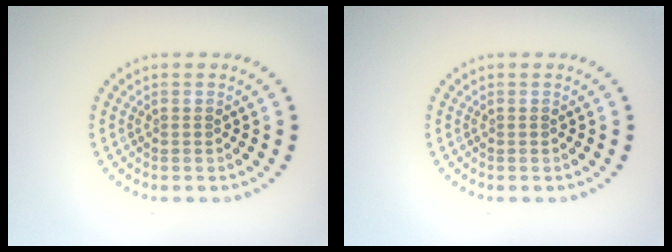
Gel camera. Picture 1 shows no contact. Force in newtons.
{"total": 0.0}